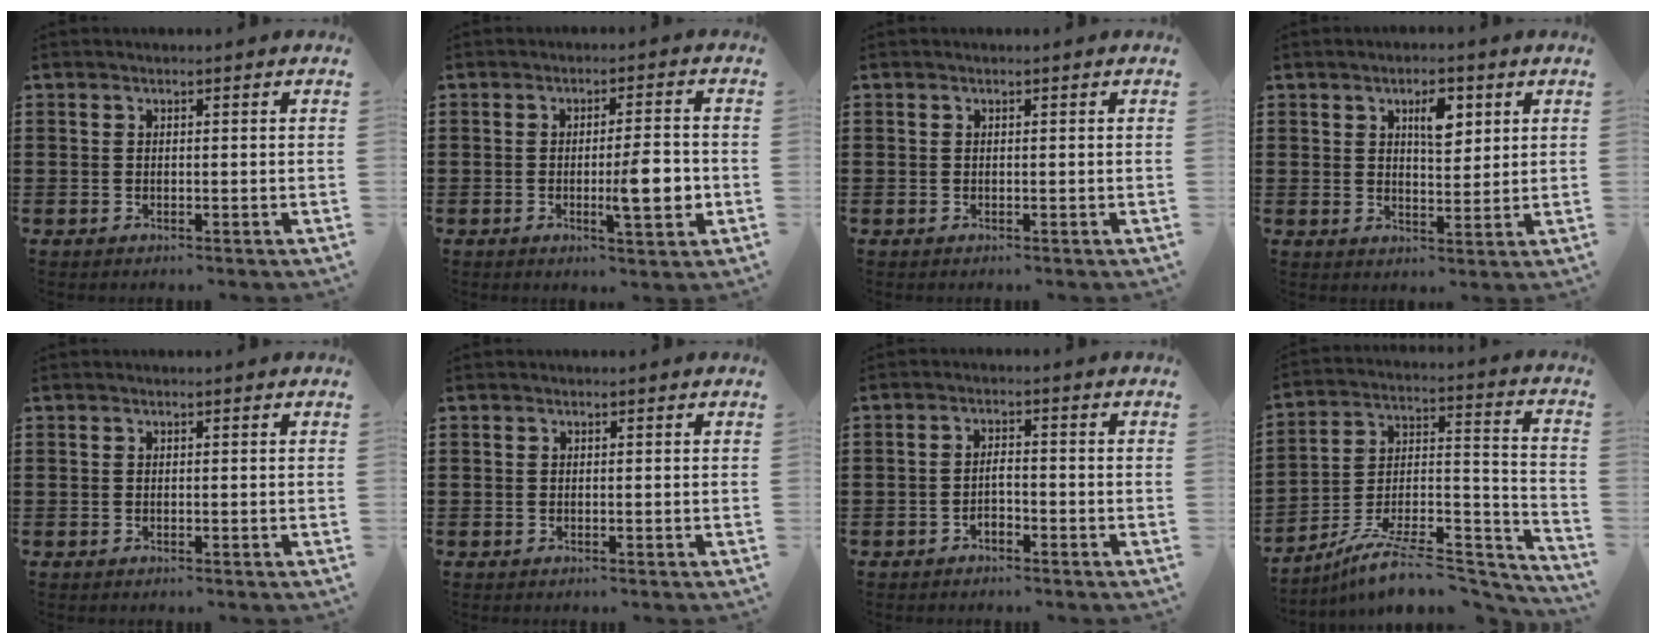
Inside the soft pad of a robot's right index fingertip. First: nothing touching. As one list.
[{"total": 7.5, "force": [-1.4, 1.4, 7.2], "torque": [-0.101, -0.008, -0.024]}, {"total": 0.0}, {"total": 4.6, "force": [2.2, 2.0, 3.6], "torque": [-0.054, 0.002, 0.031]}, {"total": 0.0}, {"total": 0.0}, {"total": 2.0, "force": [-1.2, 0.8, 1.3], "torque": [-0.029, 0.003, -0.026]}, {"total": 9.8, "force": [-7.8, 2.6, 5.4], "torque": [-0.080, 0.022, -0.148]}]